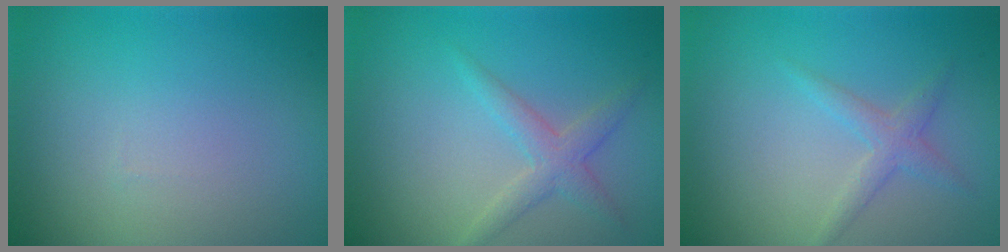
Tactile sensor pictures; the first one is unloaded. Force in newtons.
{"total": 2.3, "press": 2.3, "slide": 0.0}
{"total": 1.9, "press": 1.9, "slide": 0.0}